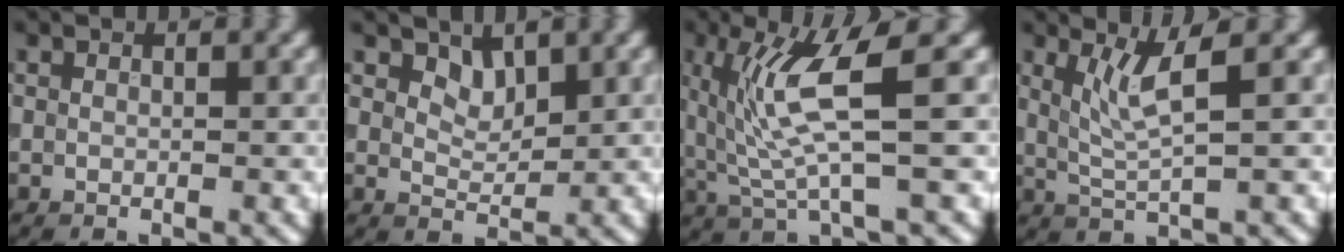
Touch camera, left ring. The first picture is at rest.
{"total": 2.0, "force": [1.4, 1.0, 0.9], "torque": [-0.017, -0.009, 0.024]}
{"total": 6.1, "force": [1.2, 0.9, 5.9], "torque": [-0.133, -0.009, 0.029]}
{"total": 3.5, "force": [1.3, 0.5, 3.2], "torque": [-0.071, -0.005, 0.032]}